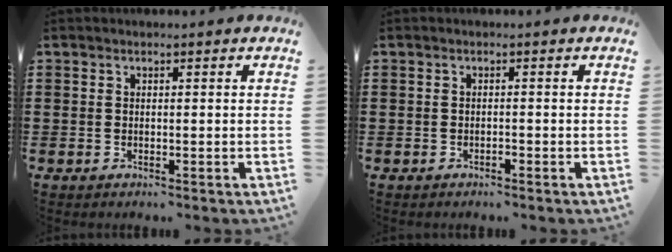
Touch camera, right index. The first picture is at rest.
{"total": 0.6, "force": [-0.5, 0.1, 0.3], "torque": [-0.008, -0.002, -0.009]}